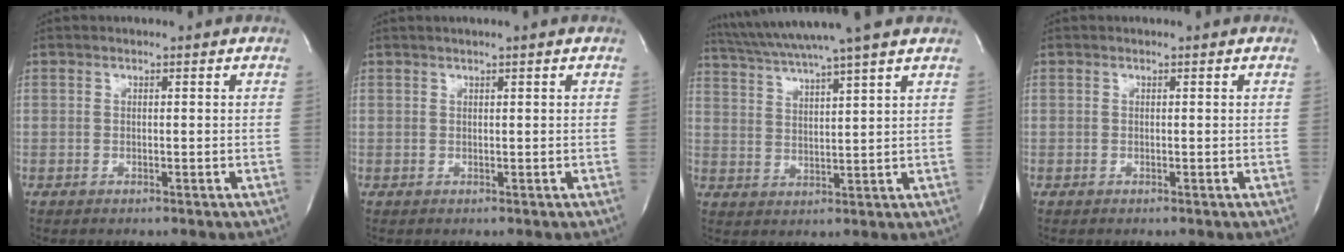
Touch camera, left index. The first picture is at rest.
{"total": 1.2, "force": [0.7, -0.3, 0.9], "torque": [-0.024, 0.004, 0.017]}
{"total": 13.0, "force": [11.0, -1.1, 6.9], "torque": [-0.126, 0.024, 0.170]}
{"total": 0.0}